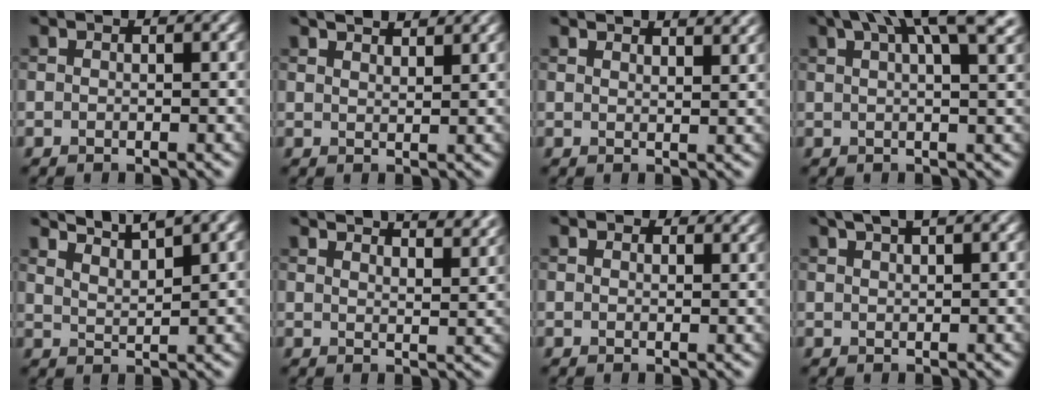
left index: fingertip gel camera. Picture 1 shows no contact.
{"total": 2.8, "force": [2.6, 0.5, 1.0], "torque": [-0.002, 0.006, 0.033]}
{"total": 3.4, "force": [3.2, 0.7, 1.1], "torque": [-0.003, 0.009, 0.032]}
{"total": 10.5, "force": [6.2, 3.4, 7.7], "torque": [-0.089, 0.039, 0.067]}
{"total": 5.1, "force": [4.4, 0.7, 2.5], "torque": [-0.037, 0.012, 0.060]}
{"total": 6.9, "force": [5.8, 1.9, 3.2], "torque": [-0.012, 0.021, 0.049]}
{"total": 1.8, "force": [1.4, 1.0, 0.6], "torque": [-0.009, -0.006, 0.015]}
{"total": 2.9, "force": [2.0, 0.6, 2.0], "torque": [-0.022, 0.008, 0.034]}